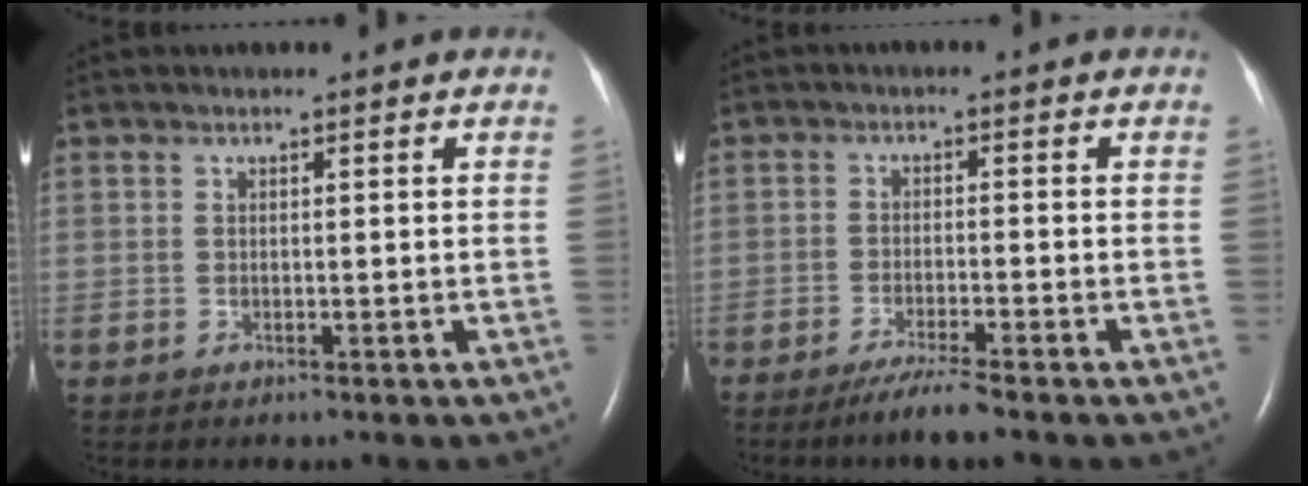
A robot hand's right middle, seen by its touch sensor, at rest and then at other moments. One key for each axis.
{"total": 4.1, "fx": -3.3, "fy": -0.4, "fz": 2.5, "tx": -0.051, "ty": -0.011, "tz": -0.065}